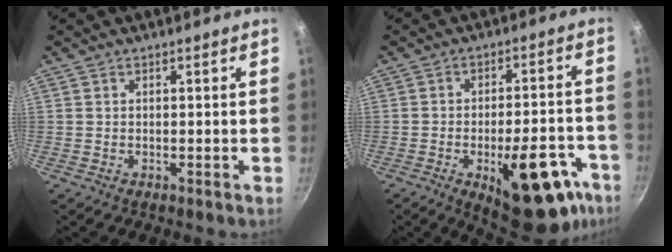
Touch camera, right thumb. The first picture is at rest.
{"total": 19.9, "force": [-9.0, 8.5, 15.6], "torque": [-0.145, 0.034, -0.110]}